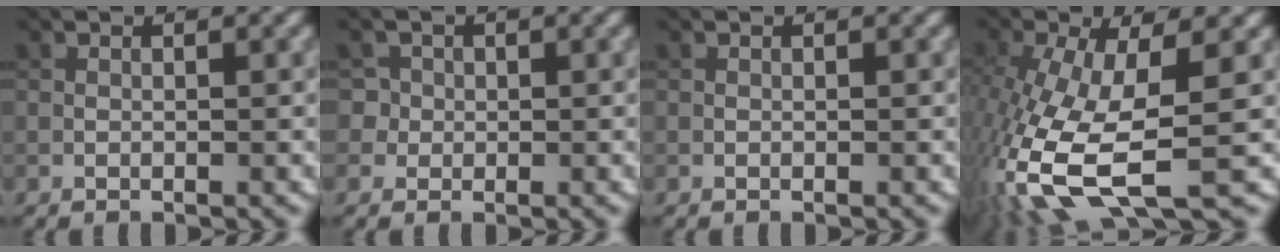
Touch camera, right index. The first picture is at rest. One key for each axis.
{"total": 3.1, "fx": 0.8, "fy": 2.9, "fz": 0.8, "tx": -0.001, "ty": 0.014, "tz": 0.006}
{"total": 0.0}
{"total": 11.4, "fx": -3.7, "fy": 4.7, "fz": 9.7, "tx": -0.231, "ty": -0.030, "tz": -0.062}